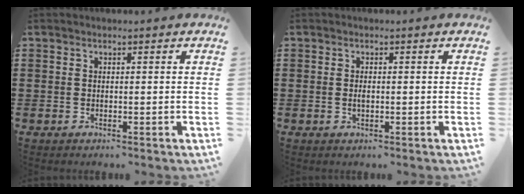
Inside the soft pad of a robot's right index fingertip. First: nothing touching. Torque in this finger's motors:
{"motor_torque": [2.14, 0.00, 0.02, 0.04]}